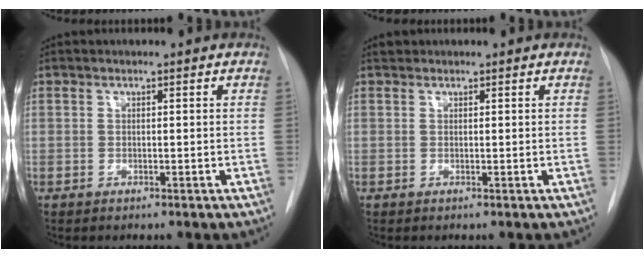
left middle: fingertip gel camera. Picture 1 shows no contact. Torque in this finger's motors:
{"motor_torque": [0.04, -0.05, -0.05, -0.01]}